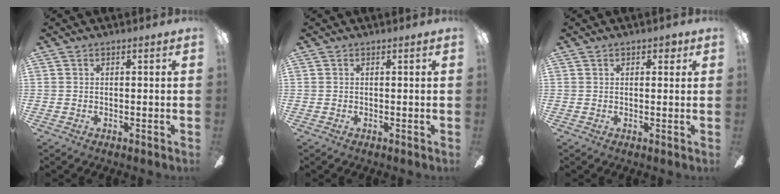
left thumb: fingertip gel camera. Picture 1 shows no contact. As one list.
[{"total": 0.0}, {"total": 2.2, "force": [1.1, 1.3, 1.4], "torque": [-0.013, 0.000, 0.014]}]